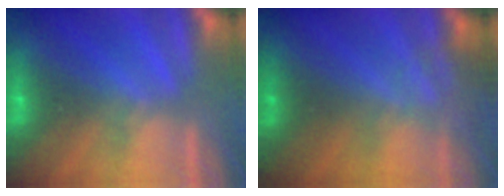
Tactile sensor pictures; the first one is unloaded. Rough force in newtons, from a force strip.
{"total": 2.3}